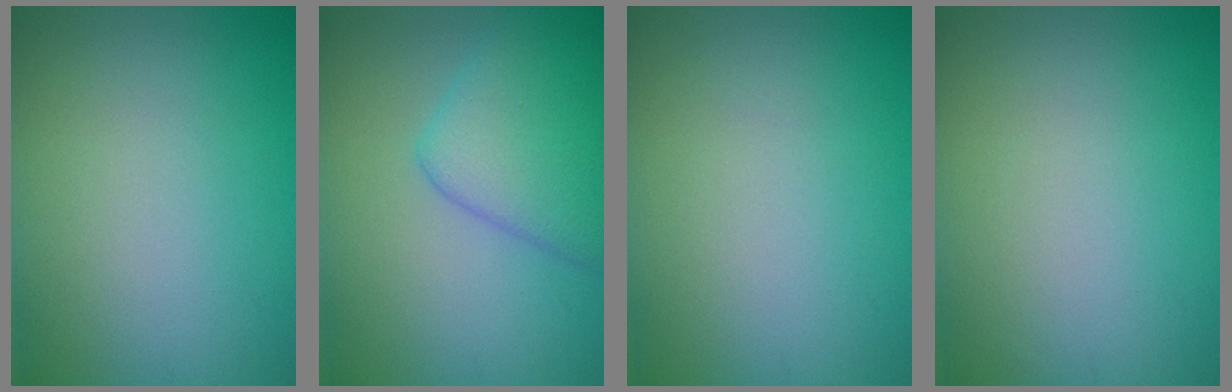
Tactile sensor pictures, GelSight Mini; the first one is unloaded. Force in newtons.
{"total": 5.3, "press": 5.3, "slide": 0.1}
{"total": 0.0}
{"total": 0.0}